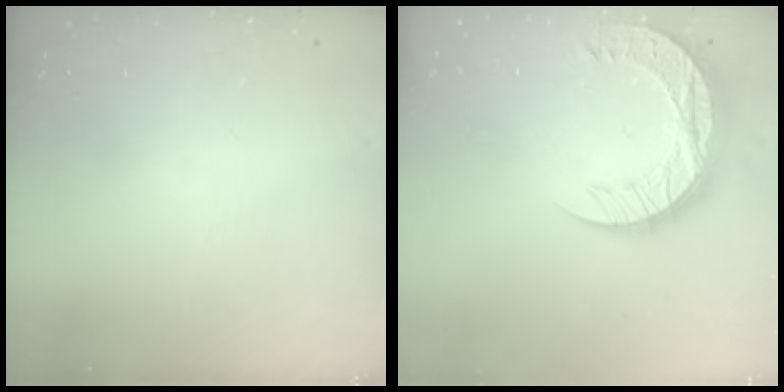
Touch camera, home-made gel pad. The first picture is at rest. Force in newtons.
{"total": 19.0, "press": 18.9, "slide": 1.4}